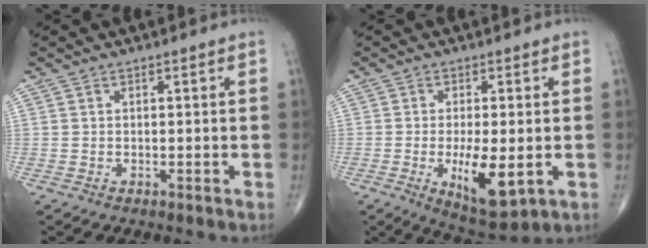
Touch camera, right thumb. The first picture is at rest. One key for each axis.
{"total": 10.0, "fx": -2.1, "fy": 3.7, "fz": 9.1, "tx": -0.144, "ty": -0.021, "tz": -0.025}